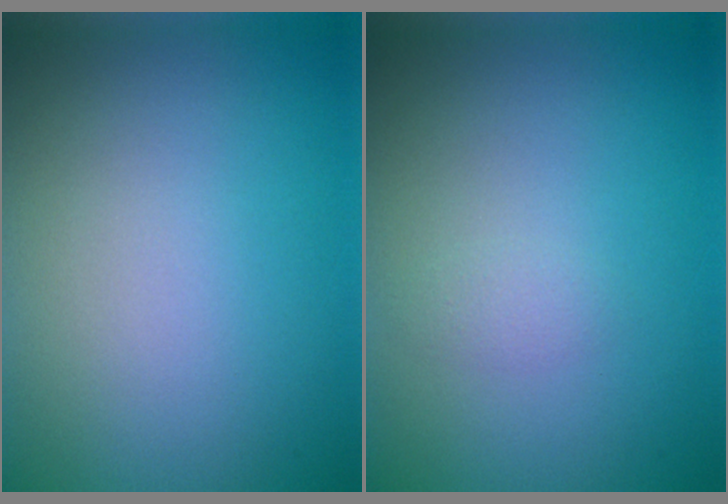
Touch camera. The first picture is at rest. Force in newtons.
{"total": 0.8, "press": 0.8, "slide": 0.0}